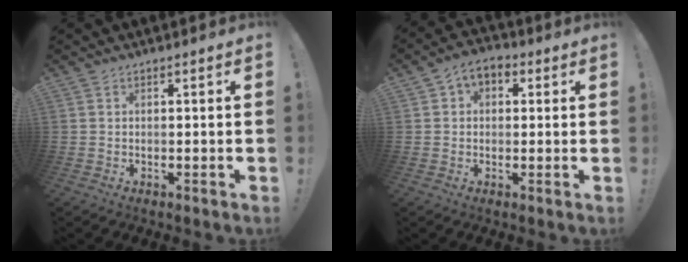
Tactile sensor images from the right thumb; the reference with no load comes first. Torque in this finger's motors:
{"motor_torque": [0.08, 0.08, 0.02, 0.29, 0.01]}